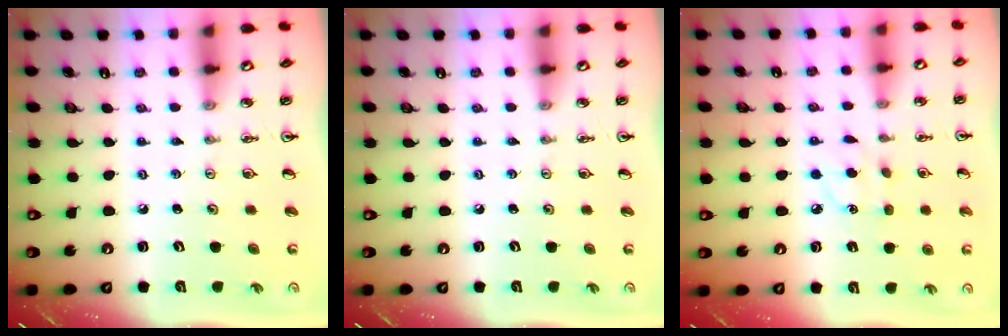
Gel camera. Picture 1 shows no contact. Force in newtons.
{"total": 0.0}
{"total": 6.3, "press": 6.3, "slide": 0.6}